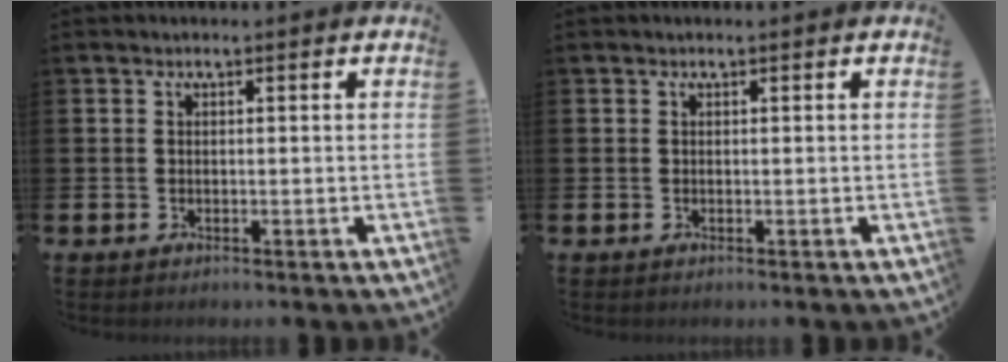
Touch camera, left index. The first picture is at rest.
{"total": 0.5, "force": [-0.5, 0.0, -0.1], "torque": [-0.004, 0.007, -0.007]}